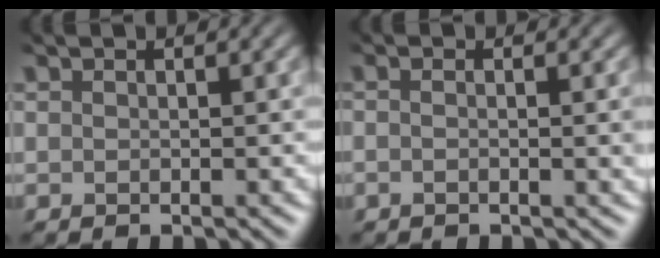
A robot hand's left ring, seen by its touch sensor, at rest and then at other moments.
{"total": 1.6, "force": [-0.4, 0.1, 1.5], "torque": [-0.025, -0.004, -0.006]}